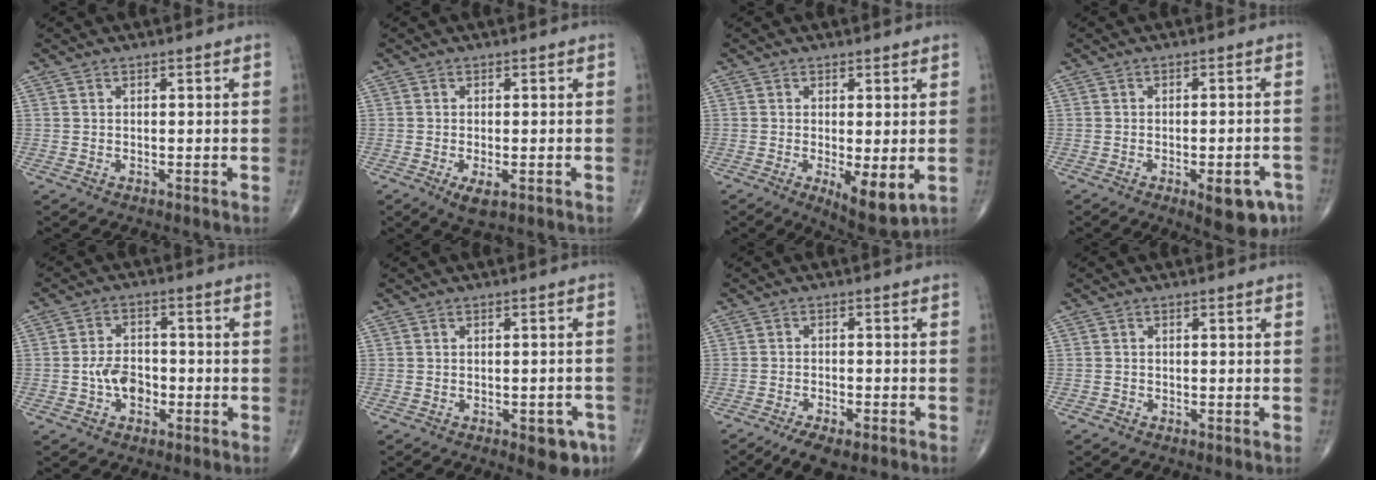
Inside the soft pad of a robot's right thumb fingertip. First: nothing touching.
{"total": 3.4, "force": [-1.4, 1.3, 2.8], "torque": [-0.052, -0.008, -0.020]}
{"total": 7.6, "force": [-1.6, 2.6, 6.9], "torque": [-0.103, -0.023, -0.019]}
{"total": 8.0, "force": [-3.9, 3.1, 6.3], "torque": [-0.059, 0.015, -0.042]}
{"total": 6.0, "force": [-1.8, 4.1, 4.0], "torque": [-0.052, 0.021, -0.036]}
{"total": 5.7, "force": [-2.8, 2.6, 4.1], "torque": [-0.030, 0.013, -0.028]}
{"total": 5.9, "force": [-4.2, 2.0, 3.7], "torque": [-0.064, 0.006, -0.070]}
{"total": 0.6, "force": [-0.5, 0.4, 0.0], "torque": [-0.001, 0.001, -0.014]}